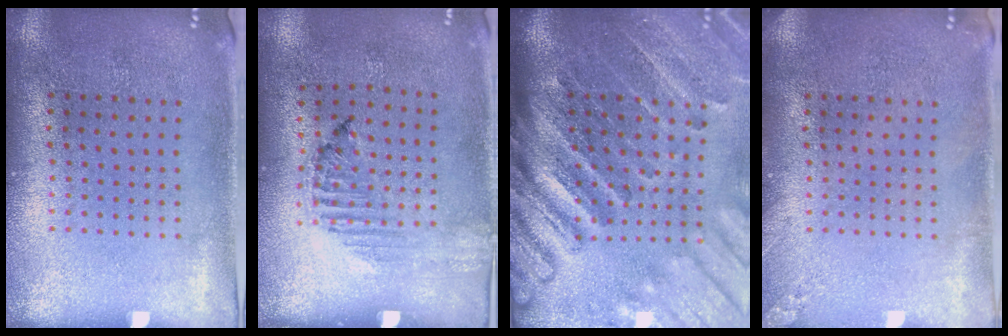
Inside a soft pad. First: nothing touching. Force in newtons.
{"total": 1.2, "press": 1.2, "slide": 0.4}
{"total": 4.4, "press": 3.3, "slide": 2.9}
{"total": 1.2, "press": 1.2, "slide": 0.1}